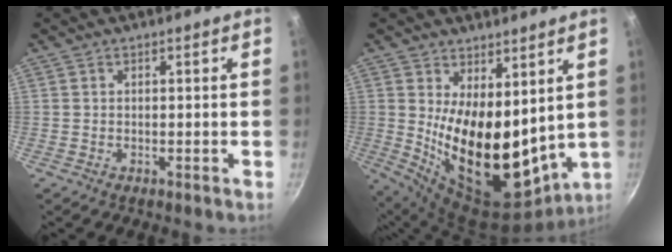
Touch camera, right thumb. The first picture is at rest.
{"total": 19.5, "force": [3.7, 10.0, 16.3], "torque": [-0.228, -0.061, 0.086]}